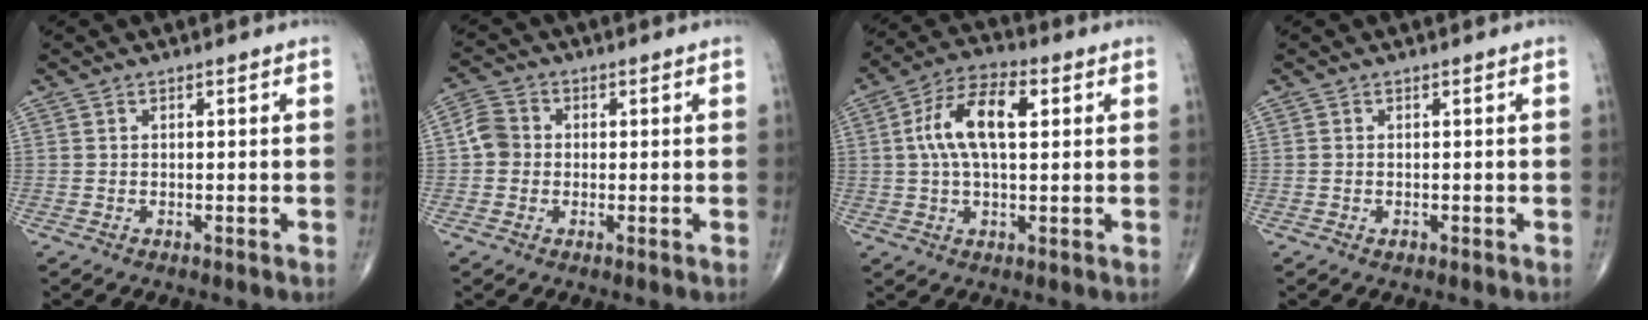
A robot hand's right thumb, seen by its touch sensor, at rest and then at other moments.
{"total": 4.3, "force": [-0.3, 3.8, 2.0], "torque": [-0.025, 0.011, -0.015]}
{"total": 11.4, "force": [2.3, 5.4, 9.8], "torque": [-0.186, 0.029, 0.038]}
{"total": 0.6, "force": [-0.3, 0.5, 0.3], "torque": [-0.002, 0.005, -0.003]}